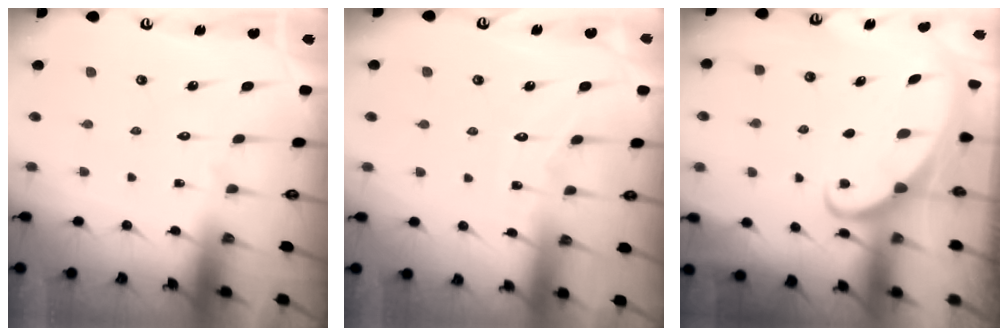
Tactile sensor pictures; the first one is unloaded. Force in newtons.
{"total": 3.8, "press": 3.8, "slide": 0.5}
{"total": 1.9, "press": 1.9, "slide": 0.3}